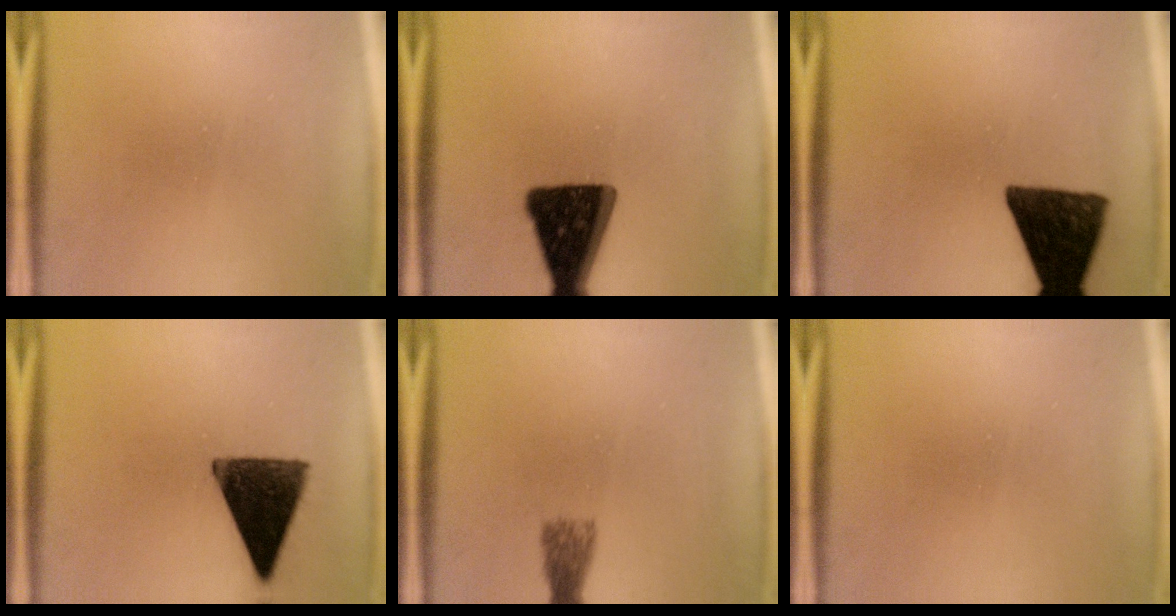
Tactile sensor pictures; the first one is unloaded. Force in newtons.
{"total": 16.6}
{"total": 13.5}
{"total": 13.7}
{"total": 2.7}
{"total": 0.0}